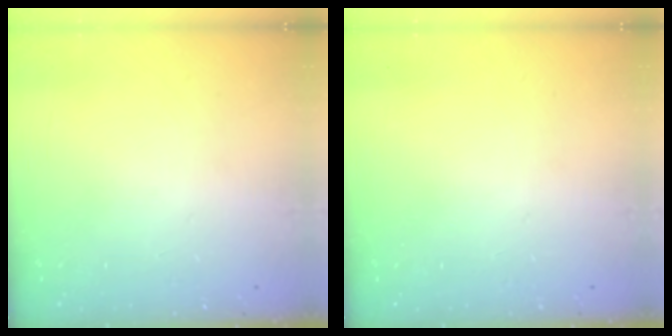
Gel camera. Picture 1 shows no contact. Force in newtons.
{"total": 0.0}